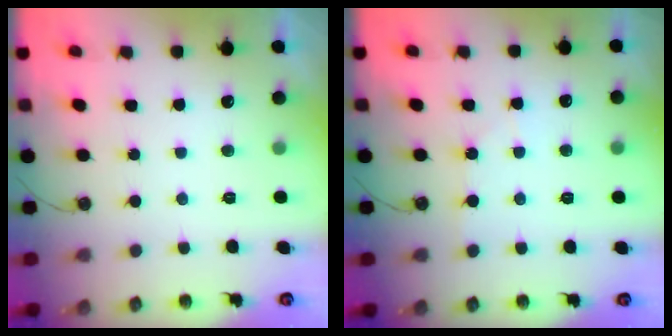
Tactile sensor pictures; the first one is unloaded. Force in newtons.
{"total": 3.4, "press": 3.4, "slide": 0.5}